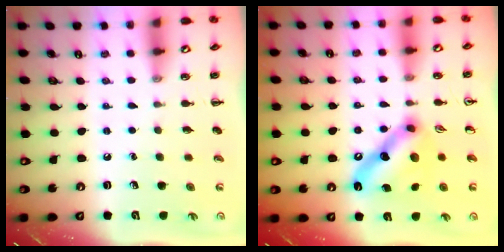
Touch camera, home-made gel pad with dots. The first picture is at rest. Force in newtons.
{"total": 11.0, "press": 11.0, "slide": 0.0}